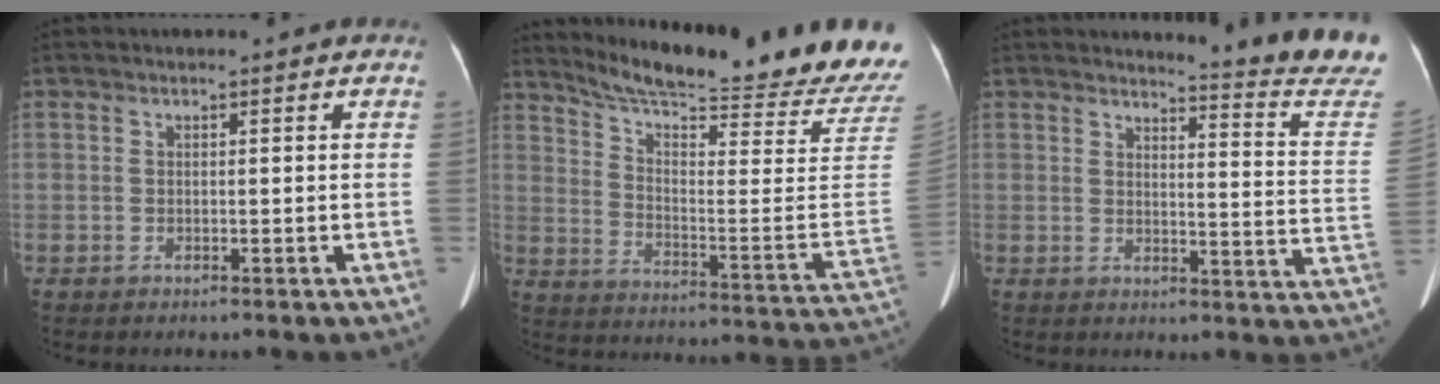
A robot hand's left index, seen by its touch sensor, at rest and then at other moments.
{"total": 26.3, "force": [24.1, -0.4, 10.5], "torque": [-0.174, -0.116, 0.313]}
{"total": 14.7, "force": [14.2, -1.6, 3.3], "torque": [-0.034, -0.135, 0.140]}